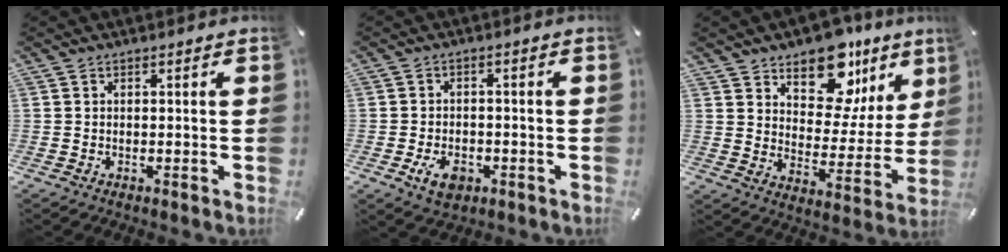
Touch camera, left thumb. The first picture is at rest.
{"total": 5.6, "force": [-2.3, 3.9, 3.3], "torque": [-0.064, 0.005, -0.044]}
{"total": 15.0, "force": [10.9, 8.5, 5.8], "torque": [-0.081, -0.094, 0.194]}